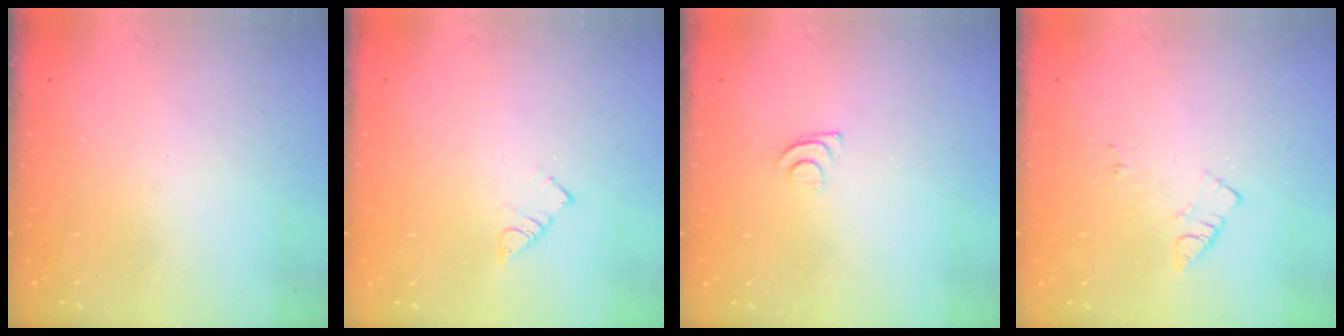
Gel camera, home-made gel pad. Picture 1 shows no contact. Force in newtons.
{"total": 2.9, "press": 2.9, "slide": 0.5}
{"total": 4.2, "press": 4.2, "slide": 0.5}
{"total": 7.2, "press": 7.2, "slide": 0.6}